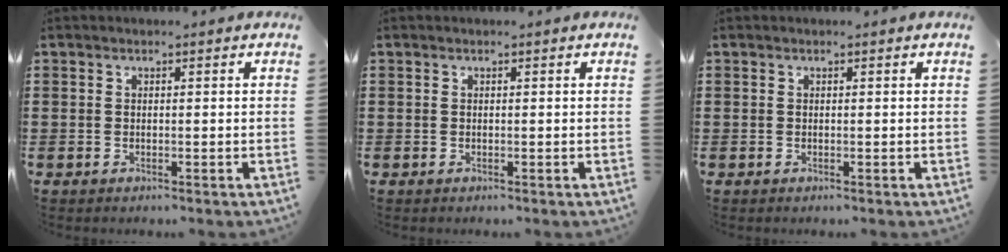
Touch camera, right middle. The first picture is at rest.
{"total": 0.0}
{"total": 0.0}